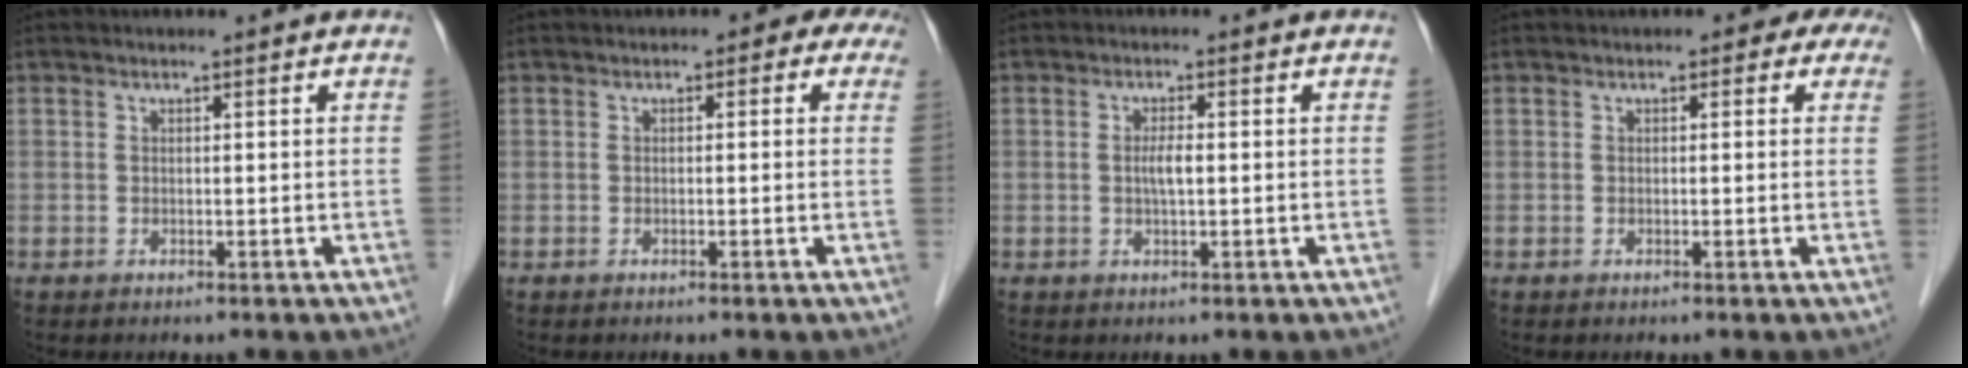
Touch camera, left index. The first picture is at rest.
{"total": 2.8, "force": [0.8, 1.8, 2.0], "torque": [-0.007, 0.019, -0.003]}
{"total": 2.2, "force": [-0.1, 0.4, 2.2], "torque": [-0.044, 0.001, -0.002]}
{"total": 2.8, "force": [1.3, 1.9, 1.5], "torque": [-0.001, 0.010, 0.003]}